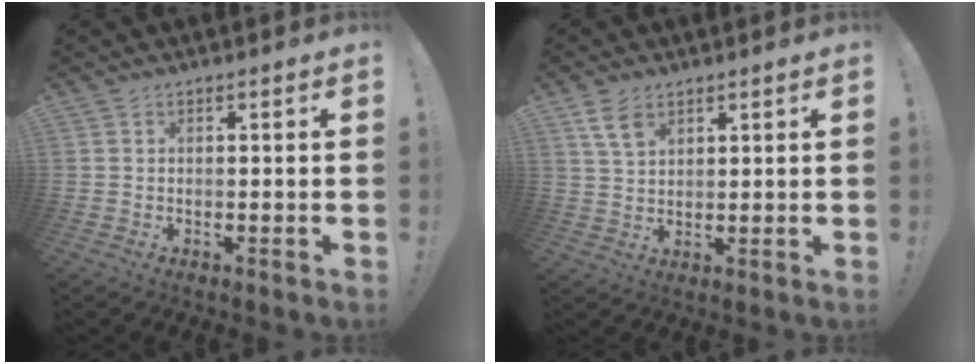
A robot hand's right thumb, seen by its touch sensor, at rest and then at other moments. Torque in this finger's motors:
{"motor_torque": [-0.16, 0.79, 0.33, 0.10, 0.00]}